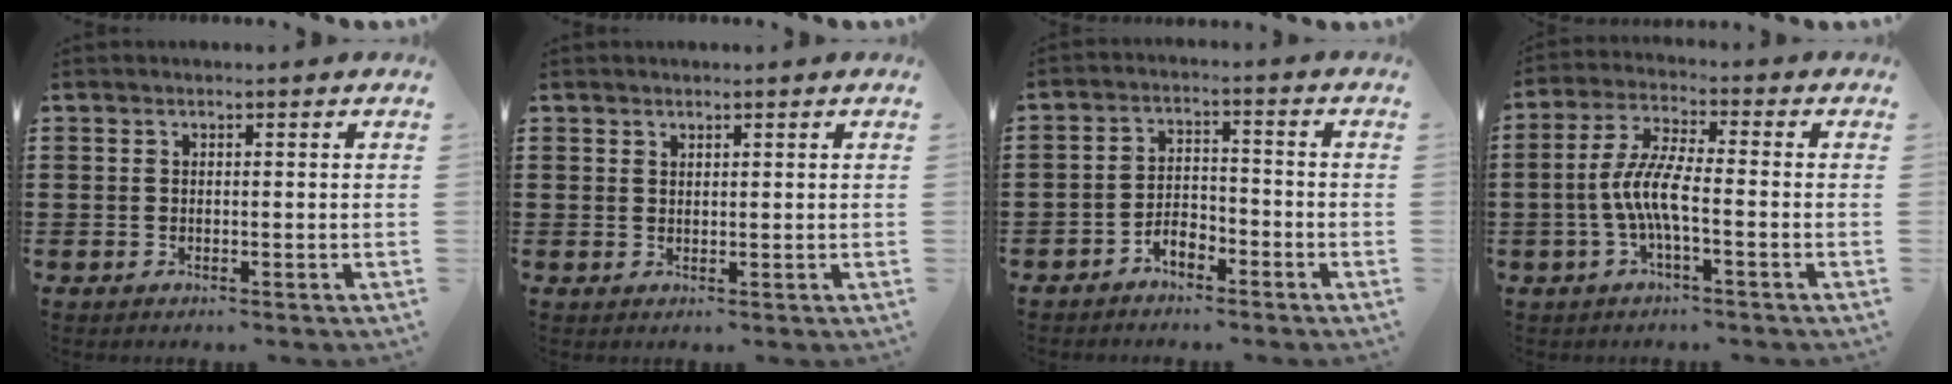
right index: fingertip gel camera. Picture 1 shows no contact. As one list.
[{"total": 0.9, "force": [0.8, 0.4, 0.0], "torque": [-0.002, 0.001, 0.016]}, {"total": 3.5, "force": [-2.8, 1.4, 1.4], "torque": [-0.030, 0.008, -0.057]}, {"total": 6.7, "force": [-1.8, 1.4, 6.3], "torque": [-0.151, -0.014, -0.045]}]